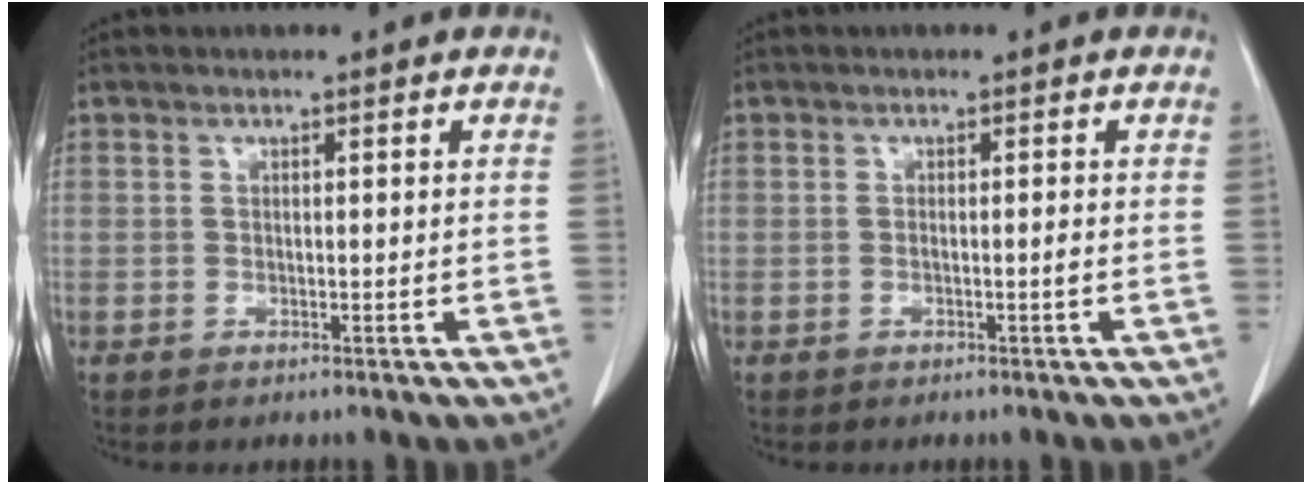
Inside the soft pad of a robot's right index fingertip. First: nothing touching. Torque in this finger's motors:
{"motor_torque": [-0.04, -0.01, -0.04, 0.00]}